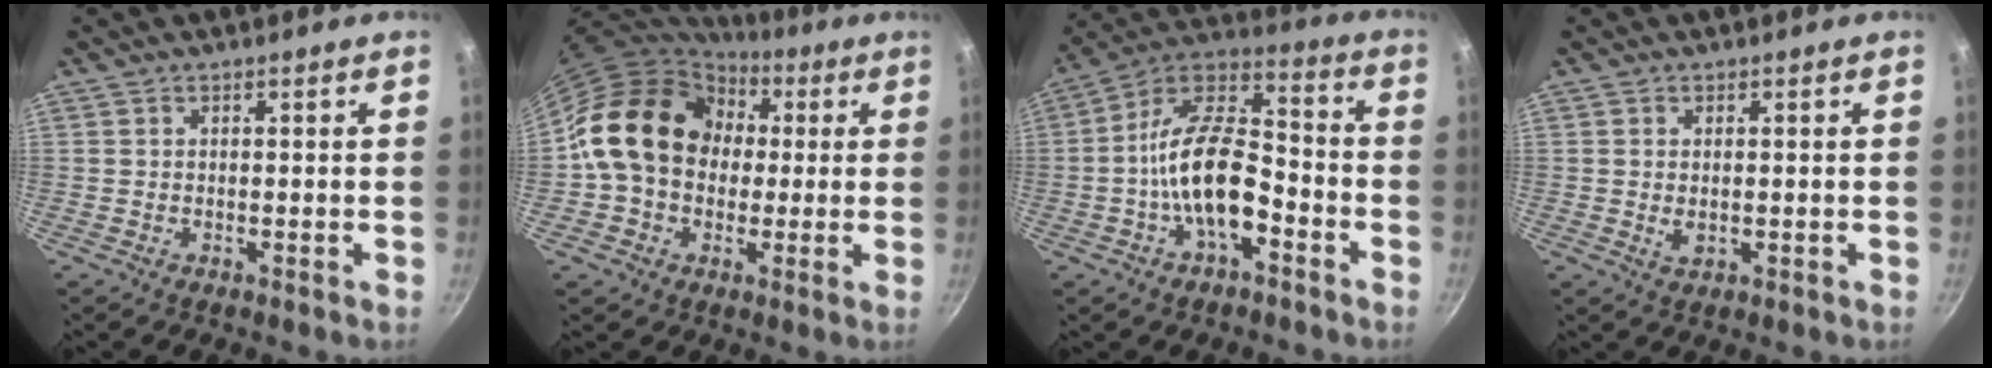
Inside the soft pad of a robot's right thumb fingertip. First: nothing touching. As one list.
[{"total": 18.4, "force": [2.2, 14.8, 10.7], "torque": [-0.156, 0.038, 0.029]}, {"total": 16.4, "force": [-4.8, 8.2, 13.3], "torque": [-0.213, 0.052, -0.100]}, {"total": 2.2, "force": [0.0, 1.3, 1.7], "torque": [-0.030, -0.003, 0.003]}]